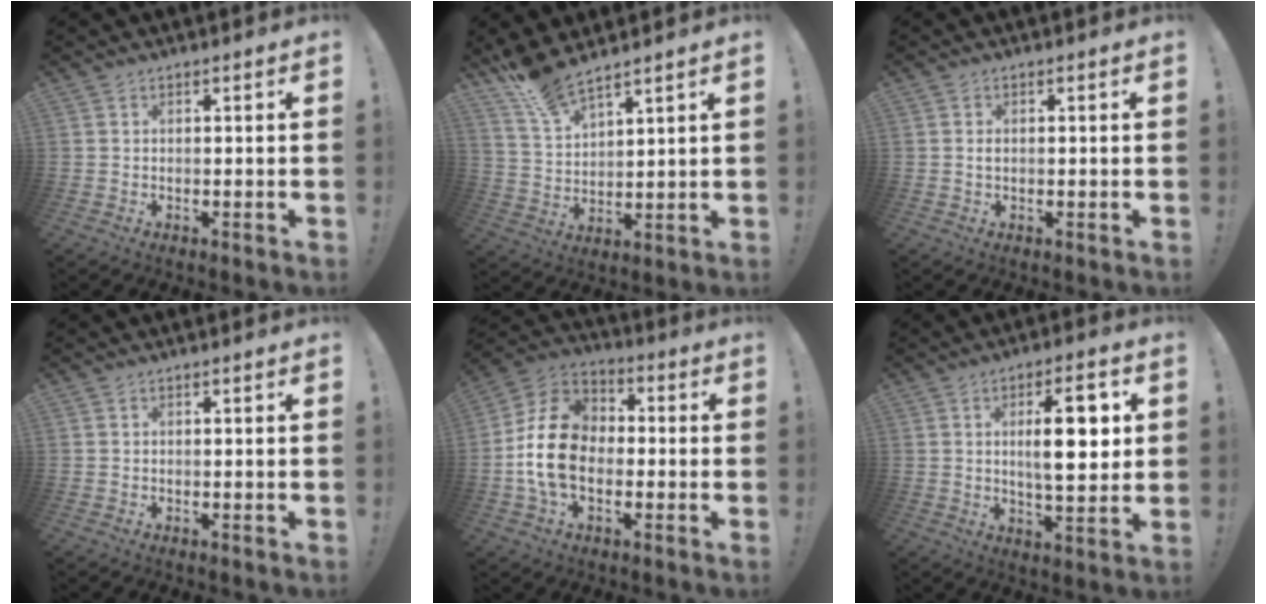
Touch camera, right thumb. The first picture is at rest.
{"total": 9.6, "force": [8.7, 2.1, 3.5], "torque": [-0.074, -0.062, 0.166]}
{"total": 0.7, "force": [0.0, 0.5, 0.6], "torque": [-0.015, 0.004, 0.000]}
{"total": 0.0}
{"total": 17.0, "force": [-2.9, 12.3, 11.4], "torque": [-0.204, 0.033, -0.044]}
{"total": 13.0, "force": [2.5, 4.6, 11.9], "torque": [-0.175, 0.000, 0.034]}